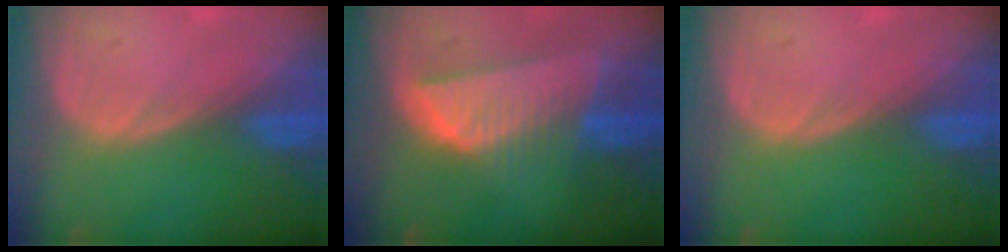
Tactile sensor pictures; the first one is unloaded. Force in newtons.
{"total": 8.3, "press": 7.3, "slide": 3.9}
{"total": 0.0}